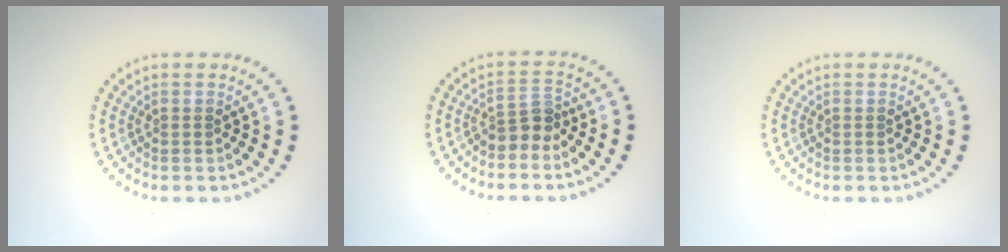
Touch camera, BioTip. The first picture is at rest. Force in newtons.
{"total": 2.3, "press": 1.7, "slide": 1.6}
{"total": 0.0}